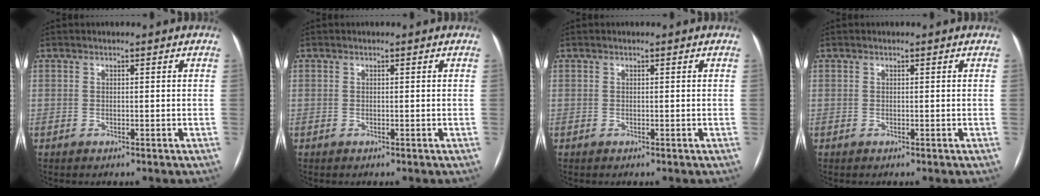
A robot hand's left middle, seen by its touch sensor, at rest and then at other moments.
{"total": 0.0}
{"total": 0.0}
{"total": 0.0}